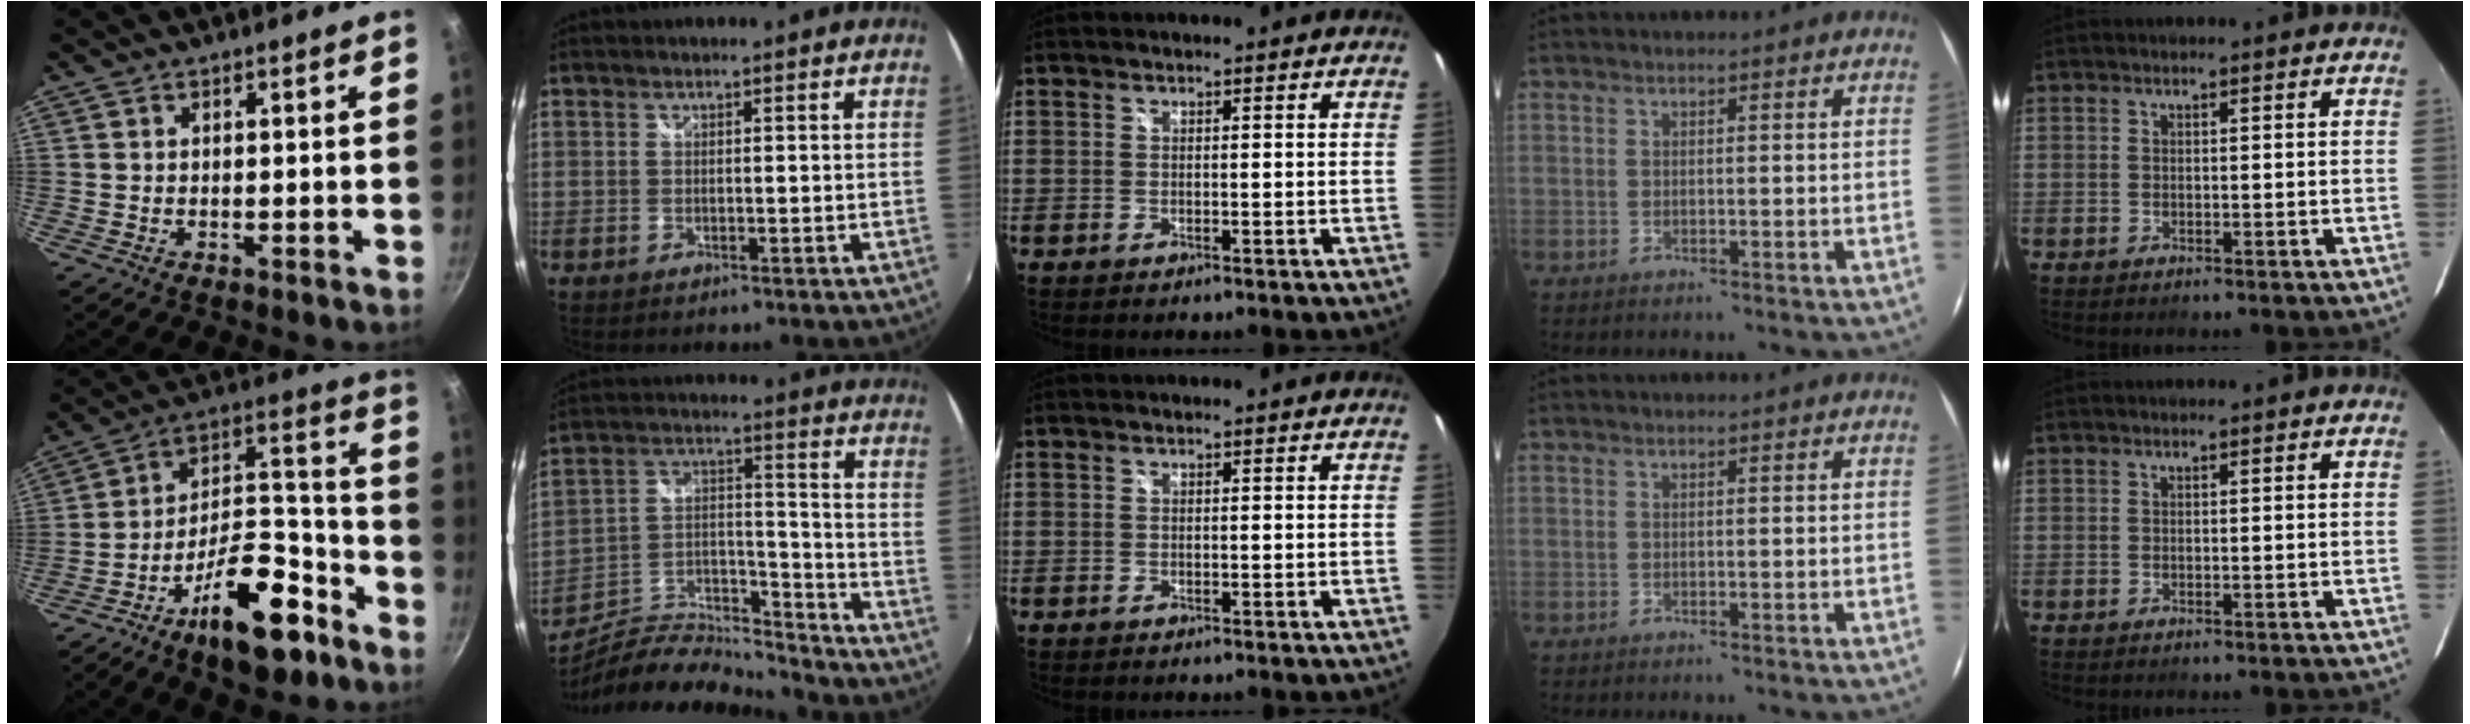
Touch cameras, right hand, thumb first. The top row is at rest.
{"thumb": {"total": 20.1, "force": [-11.8, 8.6, 13.7], "torque": [-0.177, 0.101, -0.187]}, "index": {"total": 15.5, "force": [-13.7, 3.1, 6.4], "torque": [-0.119, 0.010, -0.225]}}